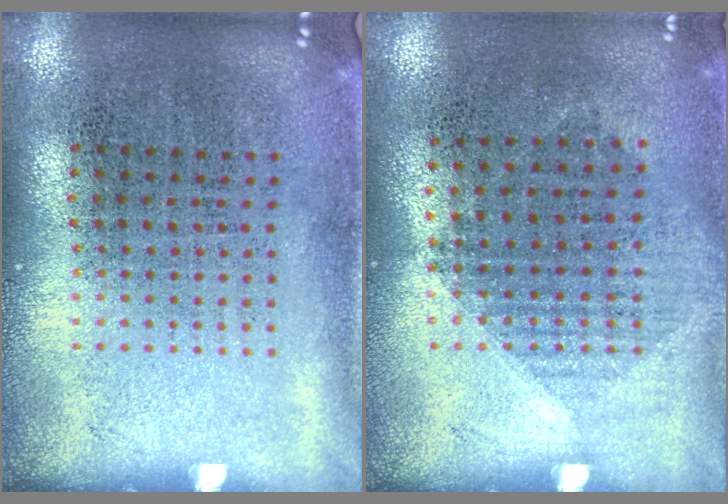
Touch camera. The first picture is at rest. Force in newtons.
{"total": 0.9, "press": 0.9, "slide": 0.4}